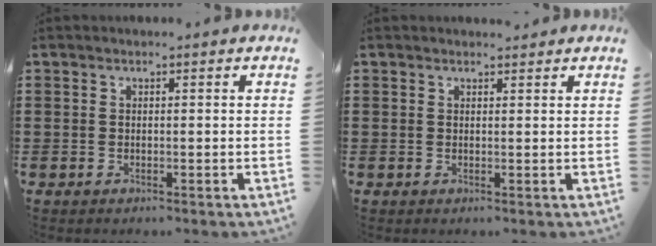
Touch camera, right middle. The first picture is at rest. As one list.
[{"total": 0.8, "force": [0.8, 0.3, 0.0], "torque": [0.006, -0.003, 0.013]}]